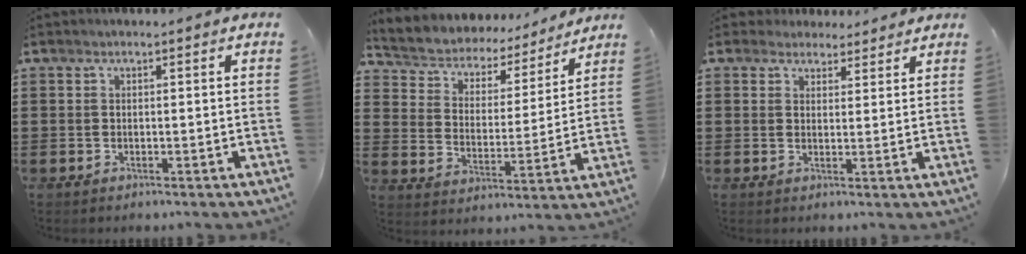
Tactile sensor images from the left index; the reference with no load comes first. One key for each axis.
{"total": 4.5, "fx": 4.3, "fy": 1.1, "fz": -0.3, "tx": -0.024, "ty": -0.036, "tz": 0.068}
{"total": 3.0, "fx": 2.6, "fy": 1.4, "fz": 0.1, "tx": -0.013, "ty": 0.005, "tz": 0.050}